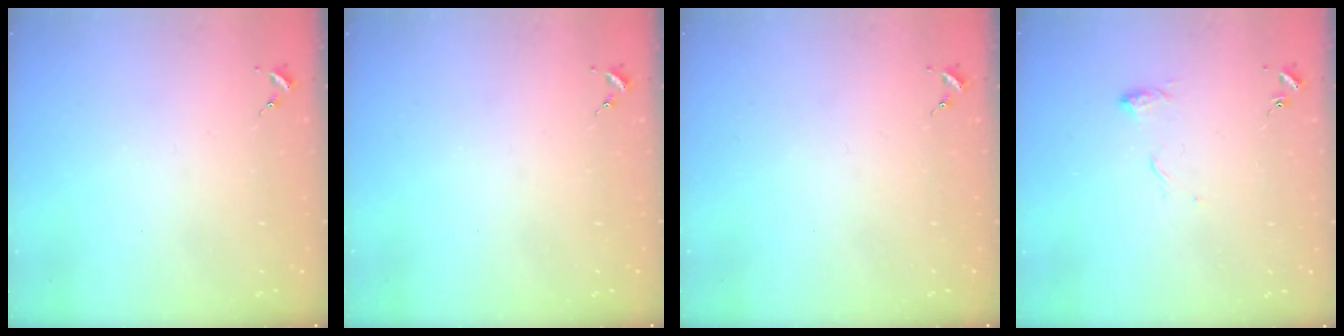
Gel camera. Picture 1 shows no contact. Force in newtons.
{"total": 0.0}
{"total": 0.0}
{"total": 6.7, "press": 6.7, "slide": 0.4}